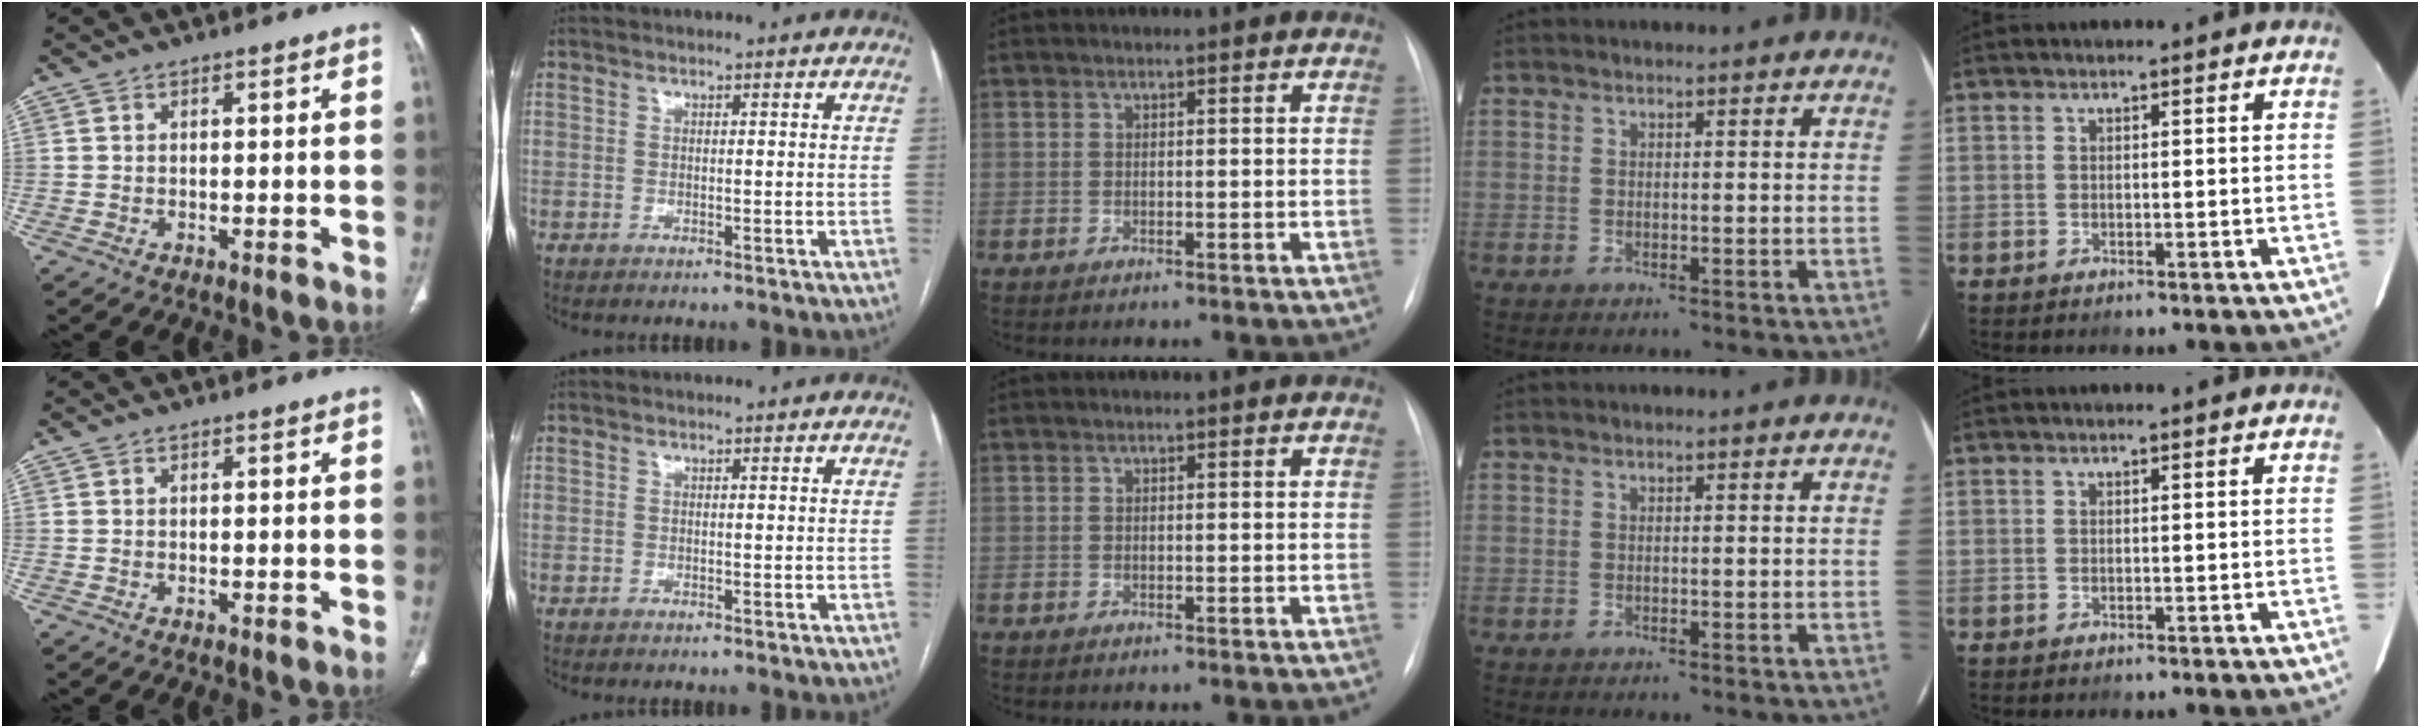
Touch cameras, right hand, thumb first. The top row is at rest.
{}